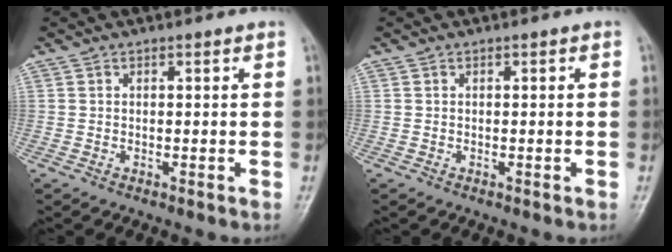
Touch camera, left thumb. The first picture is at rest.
{"total": 0.0}